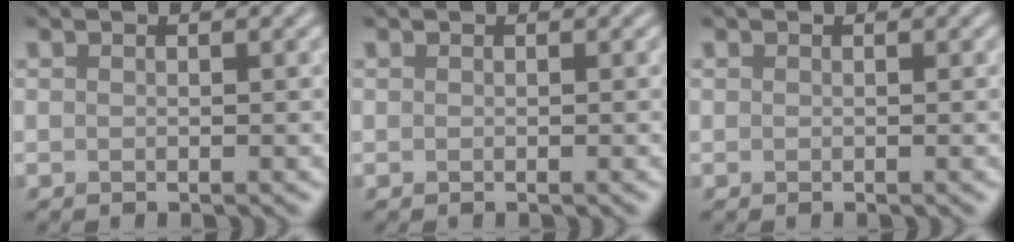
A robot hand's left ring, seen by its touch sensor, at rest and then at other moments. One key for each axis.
{"total": 0.0}
{"total": 0.0}